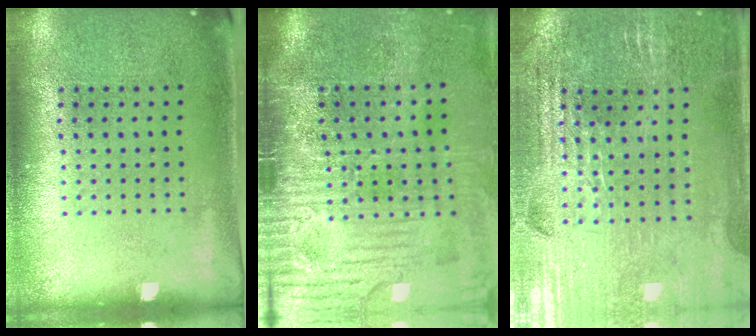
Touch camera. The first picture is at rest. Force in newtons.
{"total": 4.6, "press": 4.0, "slide": 2.4}
{"total": 2.8, "press": 2.8, "slide": 0.5}